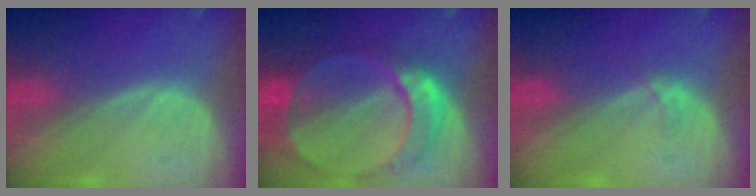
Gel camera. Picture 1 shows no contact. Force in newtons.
{"total": 9.7, "press": 8.3, "slide": 4.9}
{"total": 0.9, "press": 0.9, "slide": 0.1}